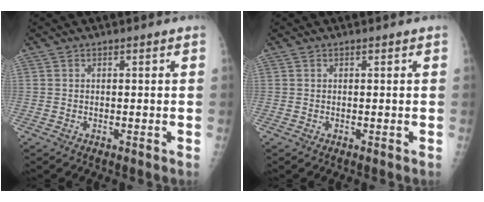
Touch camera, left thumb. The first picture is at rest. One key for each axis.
{"total": 0.0}